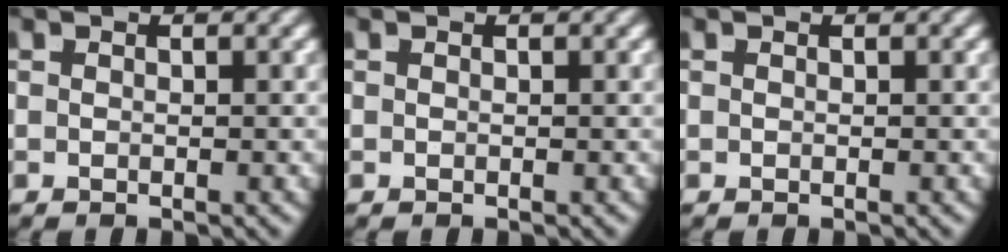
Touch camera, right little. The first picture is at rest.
{"total": 0.0}
{"total": 0.0}